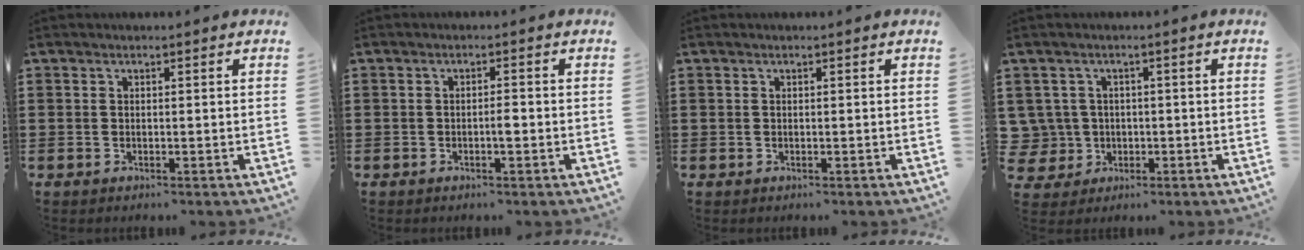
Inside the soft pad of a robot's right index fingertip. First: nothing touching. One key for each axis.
{"total": 1.7, "fx": -0.5, "fy": 0.3, "fz": 1.6, "tx": -0.032, "ty": 0.000, "tz": -0.008}
{"total": 0.0}
{"total": 4.0, "fx": -0.2, "fy": 4.0, "fz": 0.6, "tx": -0.046, "ty": 0.005, "tz": -0.009}